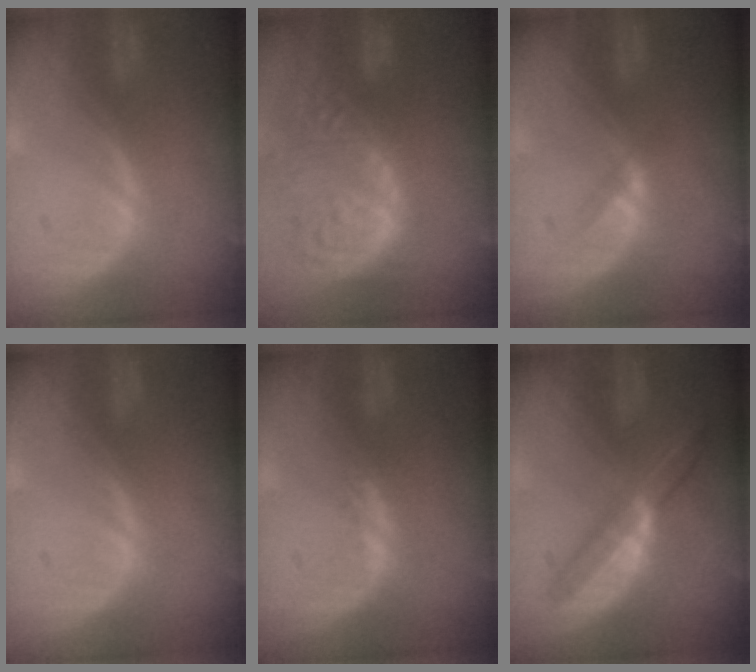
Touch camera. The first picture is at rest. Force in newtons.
{"total": 15.4, "press": 12.7, "slide": 8.7}
{"total": 1.4, "press": 1.1, "slide": 0.8}
{"total": 0.0}
{"total": 0.9, "press": 0.8, "slide": 0.4}
{"total": 6.4, "press": 5.6, "slide": 3.2}